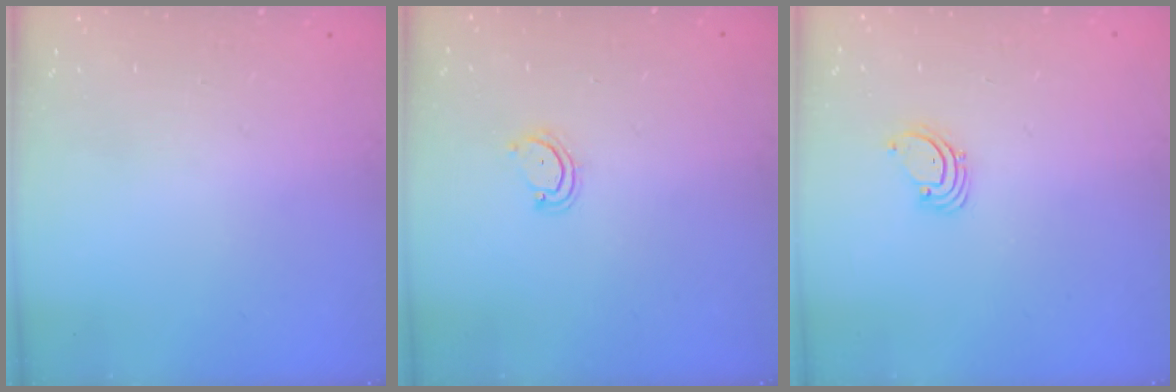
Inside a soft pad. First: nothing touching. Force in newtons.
{"total": 3.6, "press": 3.6, "slide": 0.3}
{"total": 1.6, "press": 1.6, "slide": 0.1}